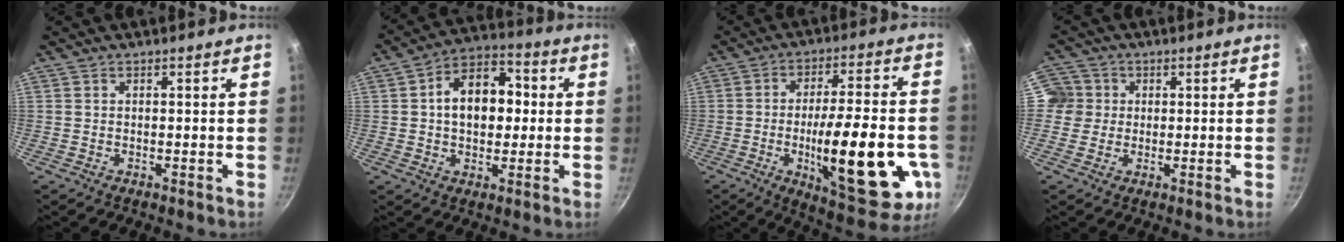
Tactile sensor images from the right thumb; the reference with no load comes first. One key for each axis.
{"total": 13.1, "fx": 1.1, "fy": 9.1, "fz": 9.4, "tx": -0.104, "ty": 0.025, "tz": 0.004}
{"total": 24.4, "fx": -6.2, "fy": 7.8, "fz": 22.3, "tx": -0.303, "ty": 0.008, "tz": -0.082}
{"total": 5.2, "fx": 0.5, "fy": 5.1, "fz": 1.0, "tx": 0.019, "ty": 0.003, "tz": -0.005}